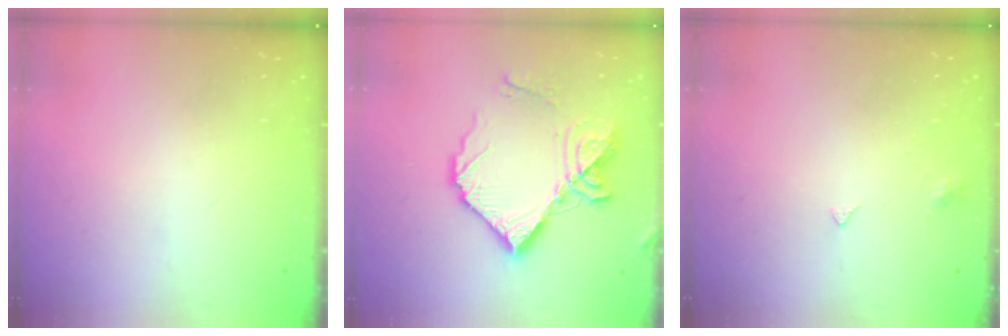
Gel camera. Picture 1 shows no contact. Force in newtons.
{"total": 15.8, "press": 15.7, "slide": 1.9}
{"total": 2.8, "press": 2.8, "slide": 0.5}